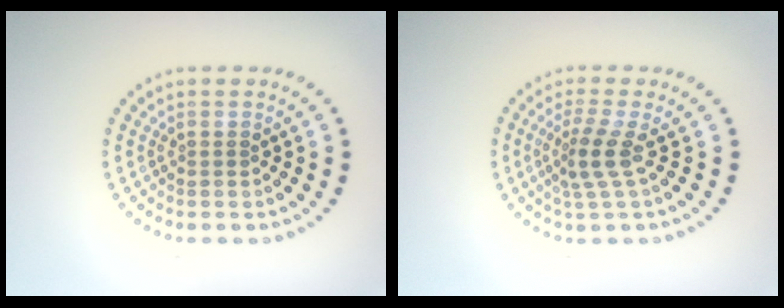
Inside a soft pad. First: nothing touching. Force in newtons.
{"total": 2.6, "press": 1.9, "slide": 1.8}